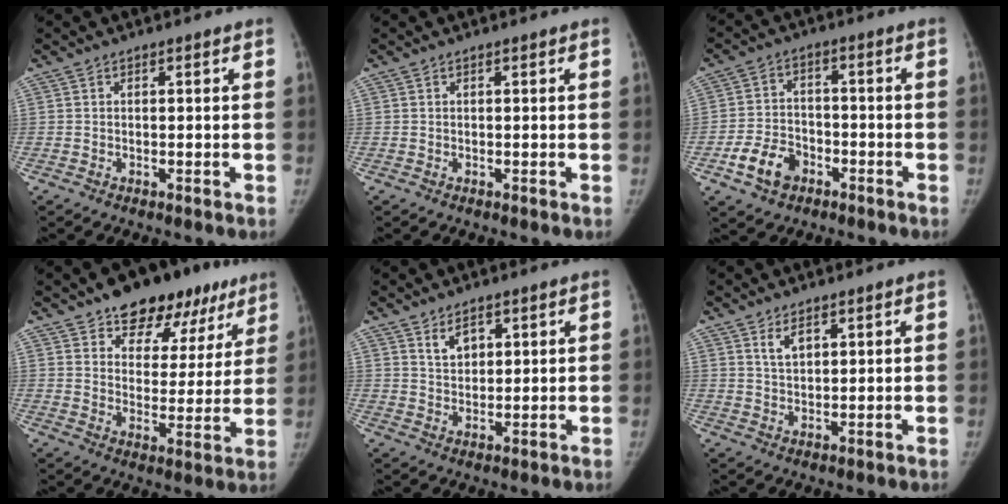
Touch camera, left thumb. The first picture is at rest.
{"total": 0.0}
{"total": 8.2, "force": [-4.2, 5.8, 3.9], "torque": [-0.057, 0.024, -0.074]}
{"total": 17.8, "force": [11.6, 10.1, 8.9], "torque": [-0.061, -0.035, 0.158]}
{"total": 4.0, "force": [2.3, 2.4, 2.2], "torque": [-0.021, -0.018, 0.045]}
{"total": 3.3, "force": [1.9, 1.7, 2.2], "torque": [-0.031, -0.011, 0.039]}